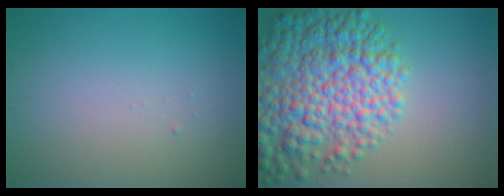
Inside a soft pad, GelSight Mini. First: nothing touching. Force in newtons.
{"total": 9.8, "press": 9.8, "slide": 0.4}